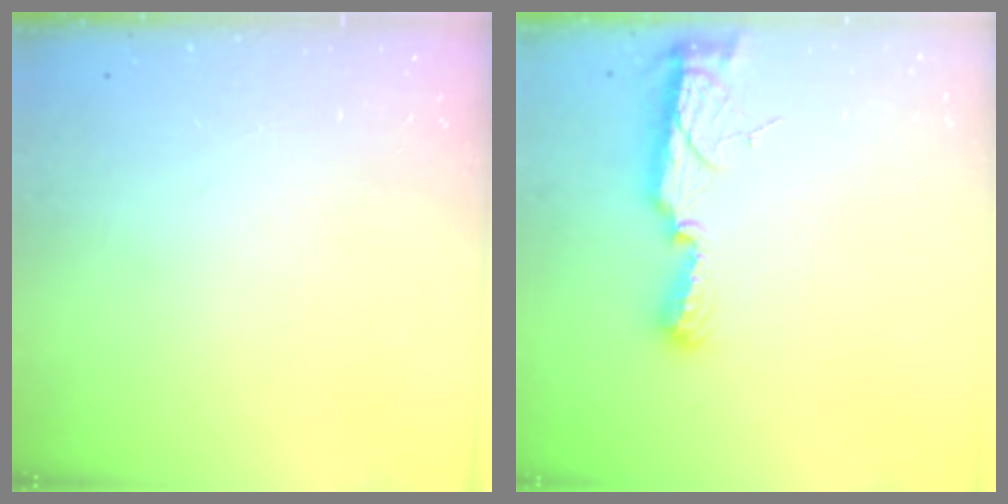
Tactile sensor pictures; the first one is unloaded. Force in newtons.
{"total": 8.1, "press": 8.1, "slide": 0.7}